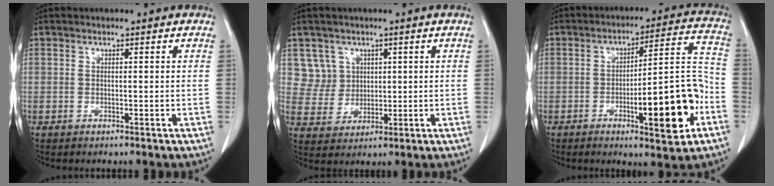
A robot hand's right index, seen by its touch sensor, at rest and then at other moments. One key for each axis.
{"total": 5.4, "fx": 2.4, "fy": 4.8, "fz": -0.2, "tx": 0.008, "ty": 0.010, "tz": 0.057}
{"total": 14.9, "fx": -5.3, "fy": 2.5, "fz": 13.7, "tx": -0.190, "ty": 0.016, "tz": -0.071}